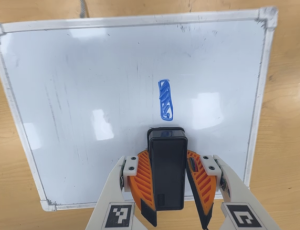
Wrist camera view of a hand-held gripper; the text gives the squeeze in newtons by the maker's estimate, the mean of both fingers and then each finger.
{"total": 8.9, "left": 8.5, "right": 9.4}